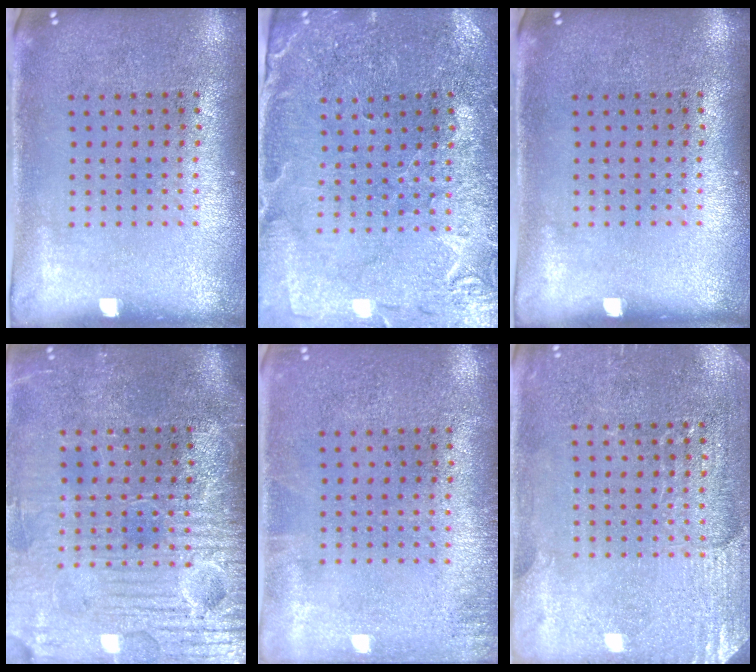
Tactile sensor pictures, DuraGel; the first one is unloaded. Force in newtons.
{"total": 0.7, "press": 0.7, "slide": 0.3}
{"total": 0.0}
{"total": 4.4, "press": 4.0, "slide": 2.0}
{"total": 0.9, "press": 0.9, "slide": 0.2}
{"total": 2.9, "press": 2.9, "slide": 0.5}